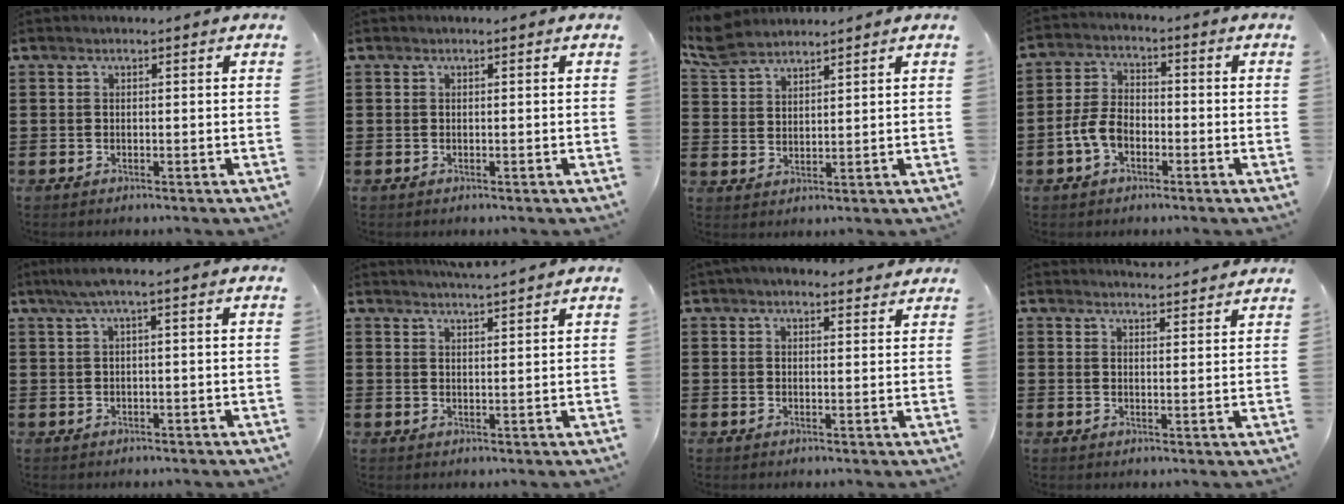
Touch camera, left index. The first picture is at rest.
{"total": 0.0}
{"total": 5.4, "force": [4.9, 1.7, 1.8], "torque": [-0.052, -0.006, 0.092]}
{"total": 5.6, "force": [-2.1, 3.4, 3.9], "torque": [-0.103, 0.000, -0.049]}
{"total": 2.1, "force": [0.2, 0.0, 2.1], "torque": [-0.036, 0.000, 0.001]}
{"total": 2.7, "force": [2.7, -0.2, 0.3], "torque": [-0.012, -0.008, 0.051]}
{"total": 3.0, "force": [2.8, 0.9, 0.9], "torque": [-0.025, -0.002, 0.052]}
{"total": 2.9, "force": [2.9, -0.1, 0.0], "torque": [-0.001, -0.016, 0.052]}